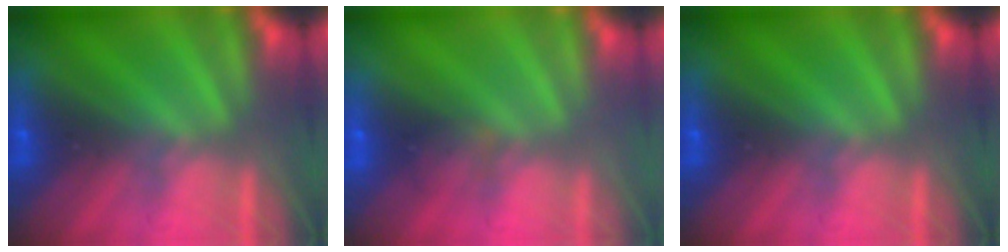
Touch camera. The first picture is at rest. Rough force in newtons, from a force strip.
{"total": 1.3}
{"total": 0.0}